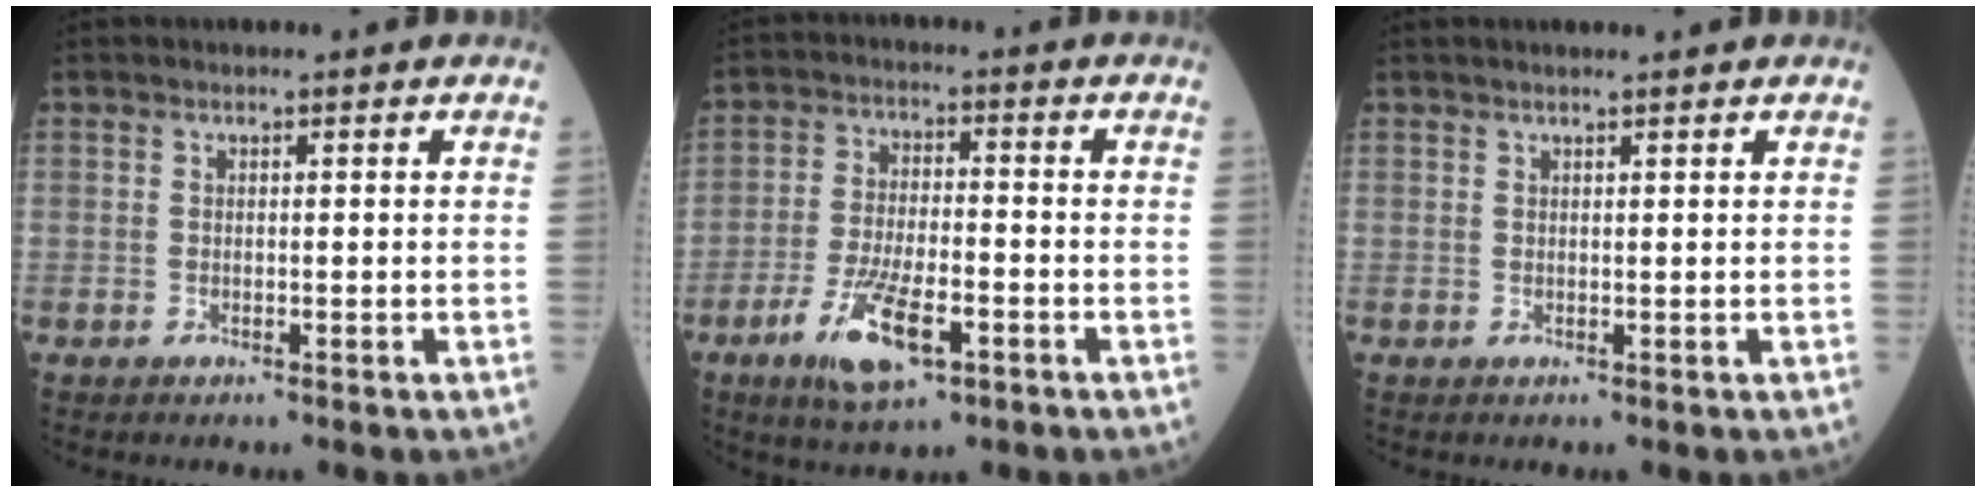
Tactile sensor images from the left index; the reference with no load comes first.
{"total": 9.7, "force": [-4.7, 3.0, 7.9], "torque": [-0.158, -0.013, -0.082]}
{"total": 2.3, "force": [2.0, -0.2, 1.1], "torque": [-0.009, 0.016, 0.032]}